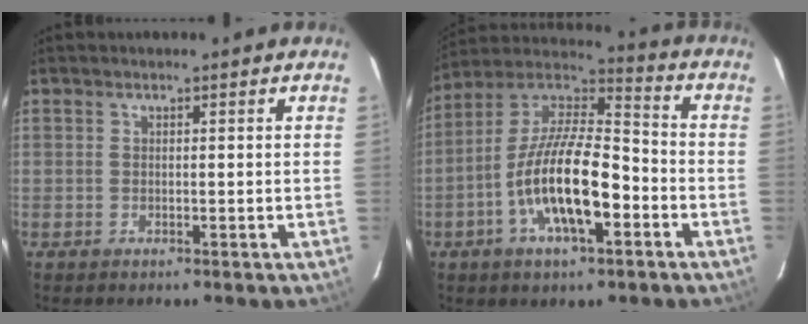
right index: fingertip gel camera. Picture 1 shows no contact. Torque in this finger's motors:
{"motor_torque": [1.10, -0.71, 1.05, 0.21]}